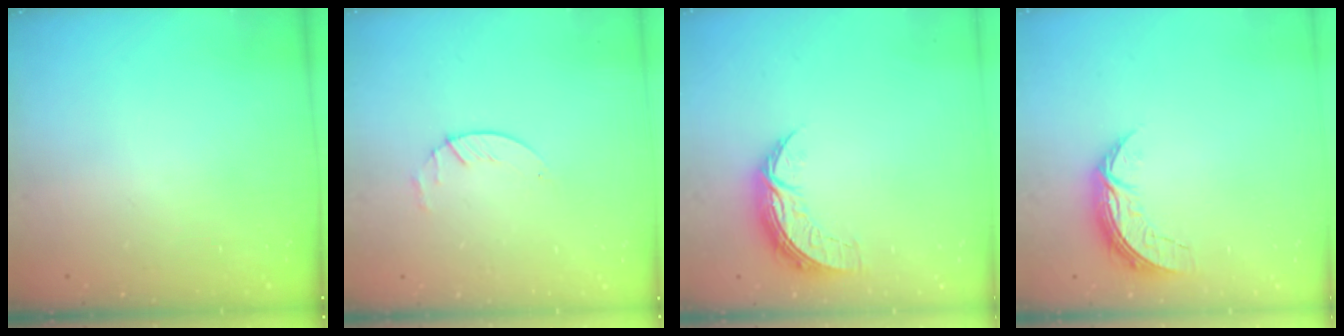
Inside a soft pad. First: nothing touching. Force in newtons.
{"total": 2.9, "press": 2.9, "slide": 0.4}
{"total": 7.5, "press": 7.5, "slide": 0.5}
{"total": 7.2, "press": 7.1, "slide": 0.5}